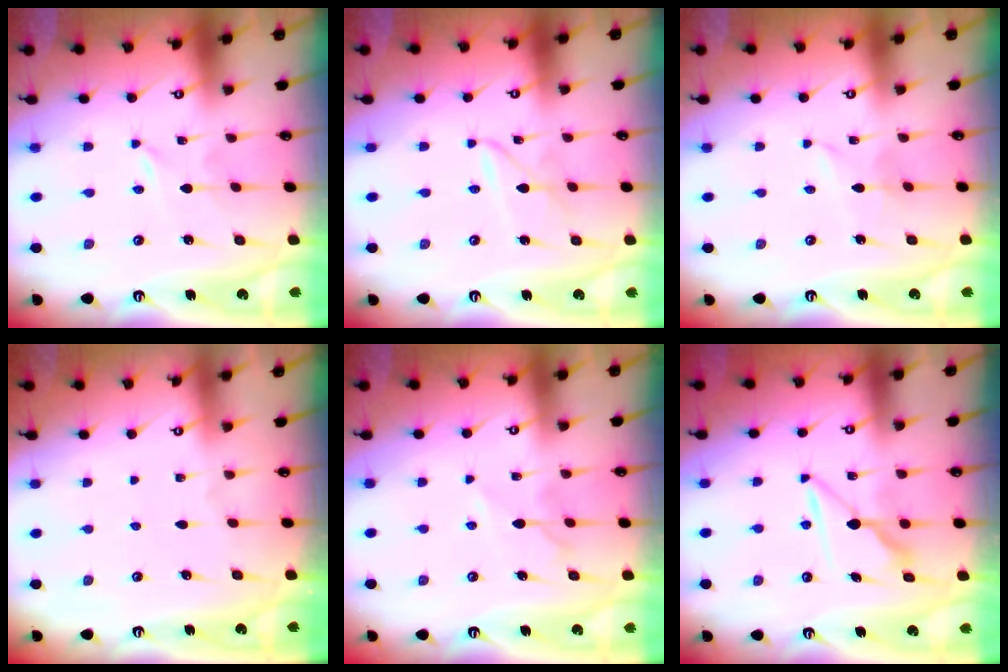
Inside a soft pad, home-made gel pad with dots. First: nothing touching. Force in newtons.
{"total": 2.6, "press": 2.6, "slide": 0.2}
{"total": 2.6, "press": 2.6, "slide": 0.4}
{"total": 0.0}
{"total": 5.9, "press": 5.8, "slide": 0.8}
{"total": 7.4, "press": 7.4, "slide": 0.4}